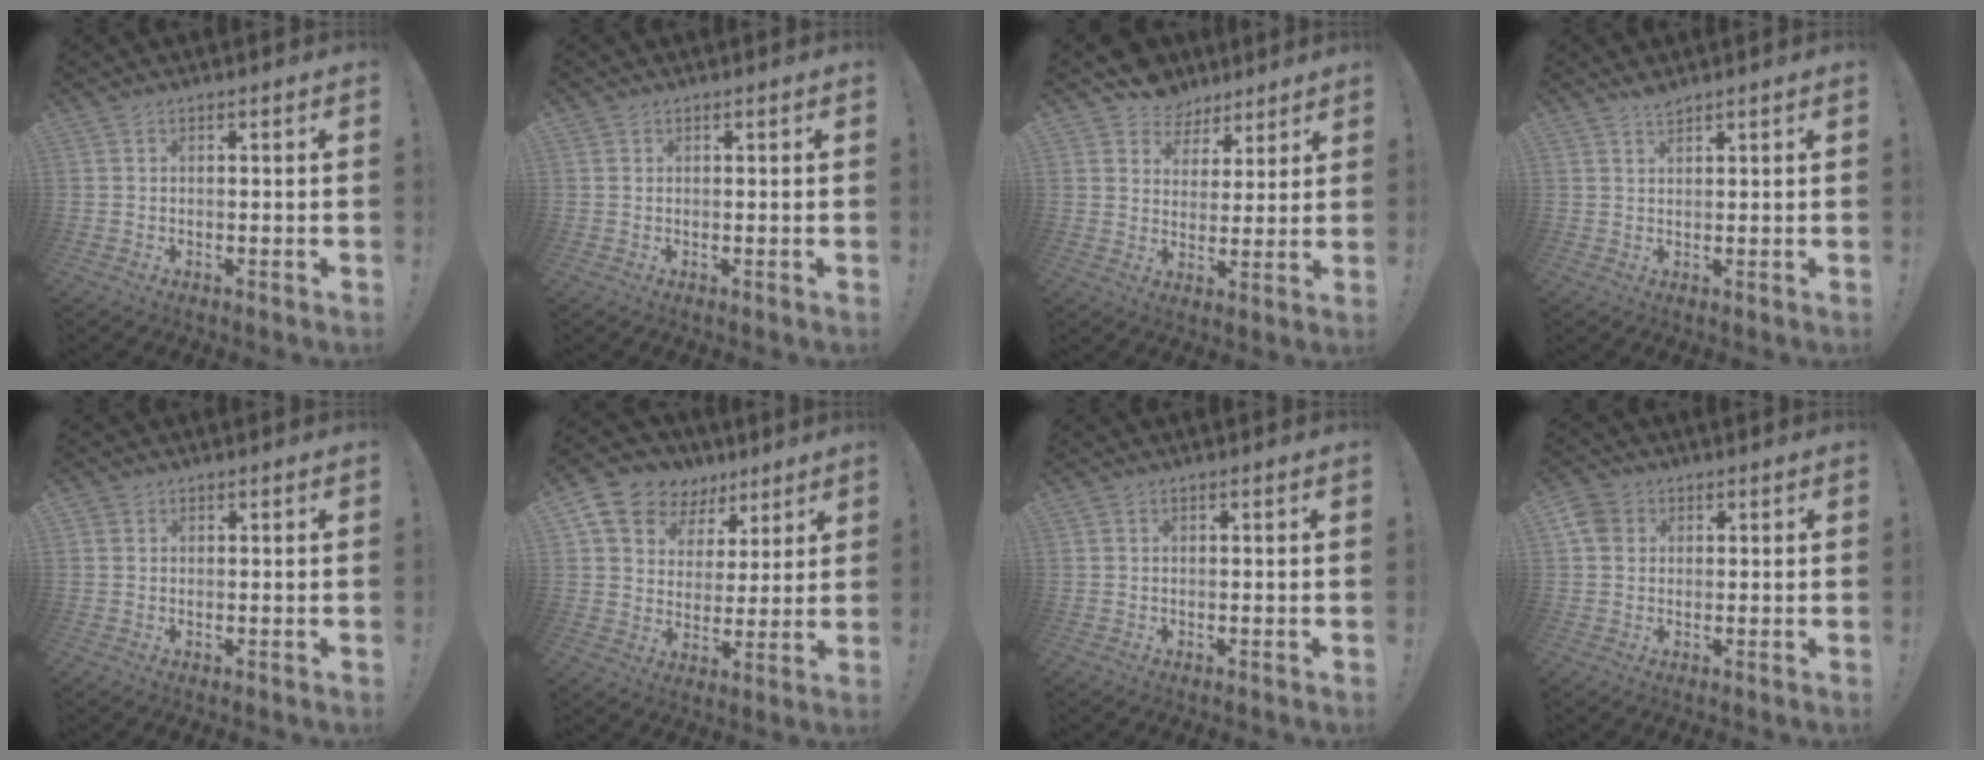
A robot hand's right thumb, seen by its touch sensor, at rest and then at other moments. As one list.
[{"total": 0.6, "force": [0.4, 0.5, 0.0], "torque": [0.003, -0.001, 0.007]}, {"total": 7.2, "force": [4.7, 5.4, 0.4], "torque": [-0.009, -0.036, 0.094]}, {"total": 2.0, "force": [1.9, 0.4, 0.6], "torque": [-0.008, -0.008, 0.033]}, {"total": 1.0, "force": [0.6, 0.8, 0.2], "torque": [-0.008, 0.003, 0.012]}, {"total": 12.2, "force": [7.6, 8.6, 4.1], "torque": [-0.082, -0.046, 0.149]}, {"total": 0.0}, {"total": 5.0, "force": [1.6, 4.2, 2.2], "torque": [-0.033, 0.005, 0.032]}]